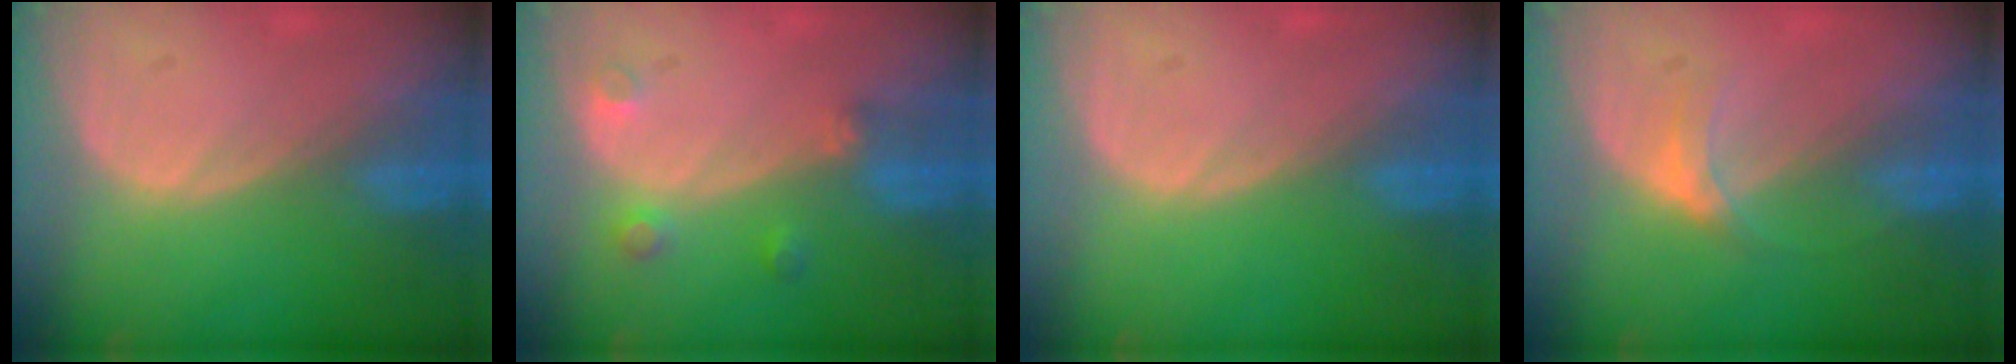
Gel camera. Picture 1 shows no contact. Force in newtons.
{"total": 3.0, "press": 2.8, "slide": 1.1}
{"total": 0.0}
{"total": 2.9, "press": 2.5, "slide": 1.5}